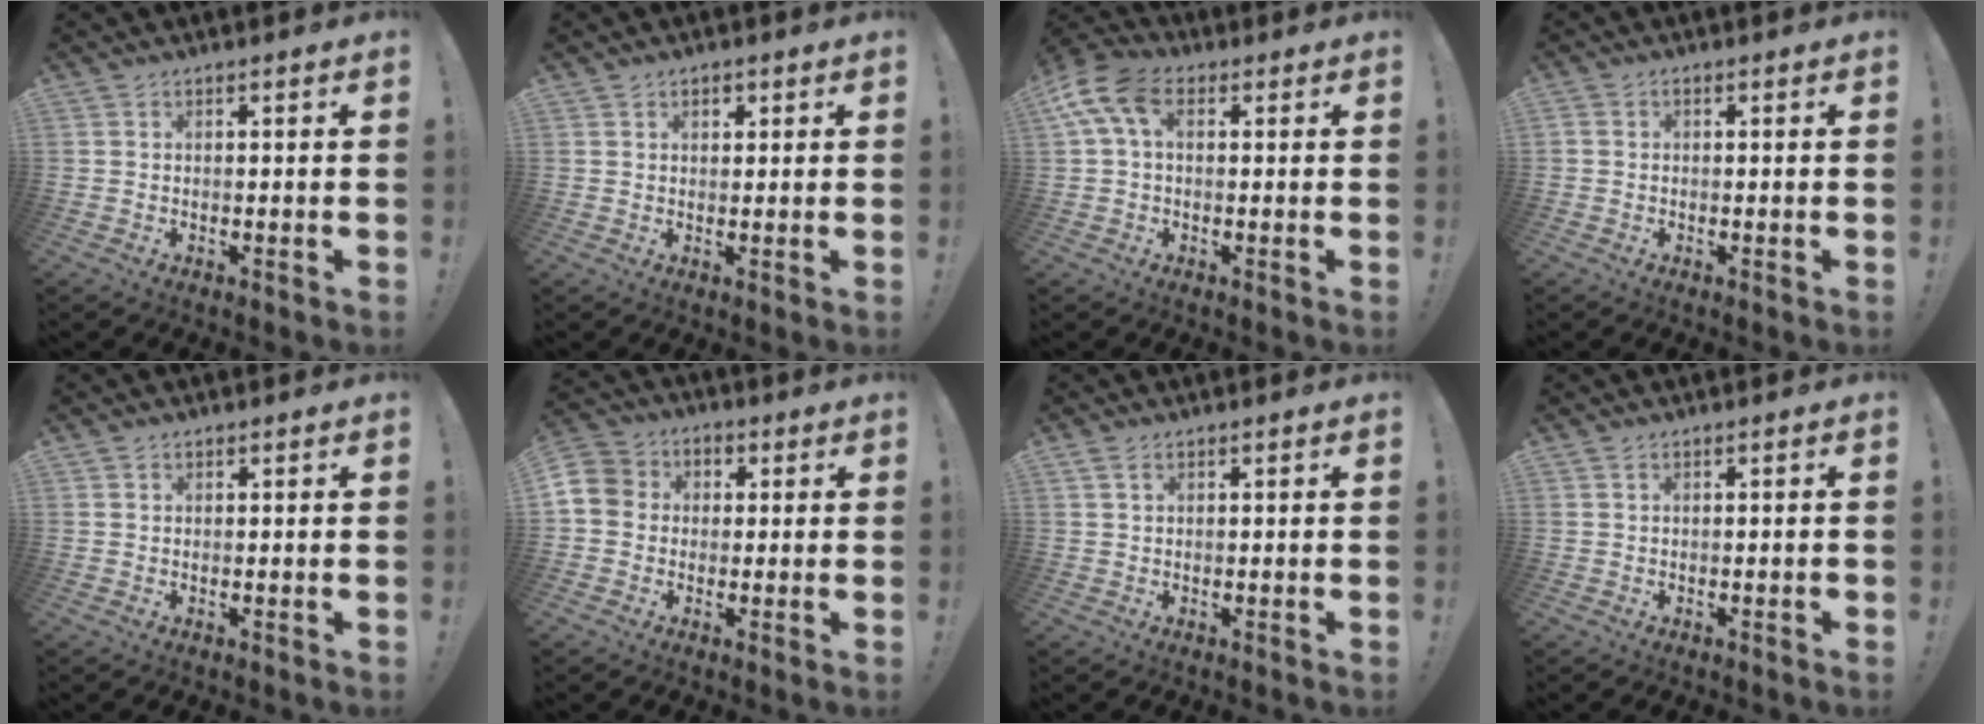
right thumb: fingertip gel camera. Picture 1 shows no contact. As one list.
[{"total": 1.8, "force": [0.8, 1.3, 0.8], "torque": [-0.009, 0.001, 0.013]}, {"total": 10.3, "force": [3.3, 5.9, 7.9], "torque": [-0.160, -0.002, 0.065]}, {"total": 1.0, "force": [-0.5, 0.7, 0.5], "torque": [-0.015, 0.006, -0.007]}, {"total": 0.6, "force": [0.4, 0.5, 0.1], "torque": [0.001, -0.001, 0.008]}, {"total": 7.7, "force": [-0.4, 7.1, 2.9], "torque": [-0.046, 0.021, -0.003]}, {"total": 2.0, "force": [1.0, 1.1, 1.3], "torque": [-0.025, 0.003, 0.019]}, {"total": 0.6, "force": [-0.1, 0.2, 0.5], "torque": [-0.016, 0.004, 0.000]}]